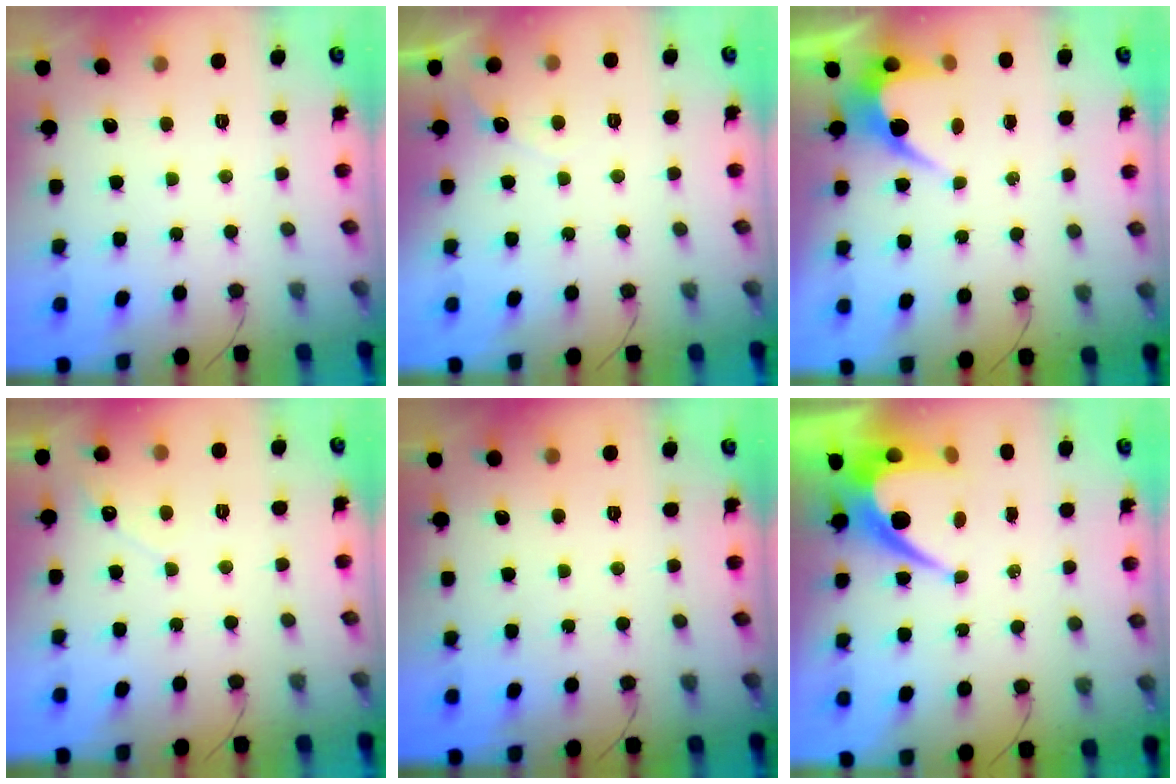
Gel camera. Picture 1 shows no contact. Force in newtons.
{"total": 2.6, "press": 2.6, "slide": 0.1}
{"total": 4.3, "press": 4.3, "slide": 0.2}
{"total": 2.8, "press": 2.8, "slide": 0.2}
{"total": 0.0}
{"total": 9.4, "press": 9.4, "slide": 0.8}